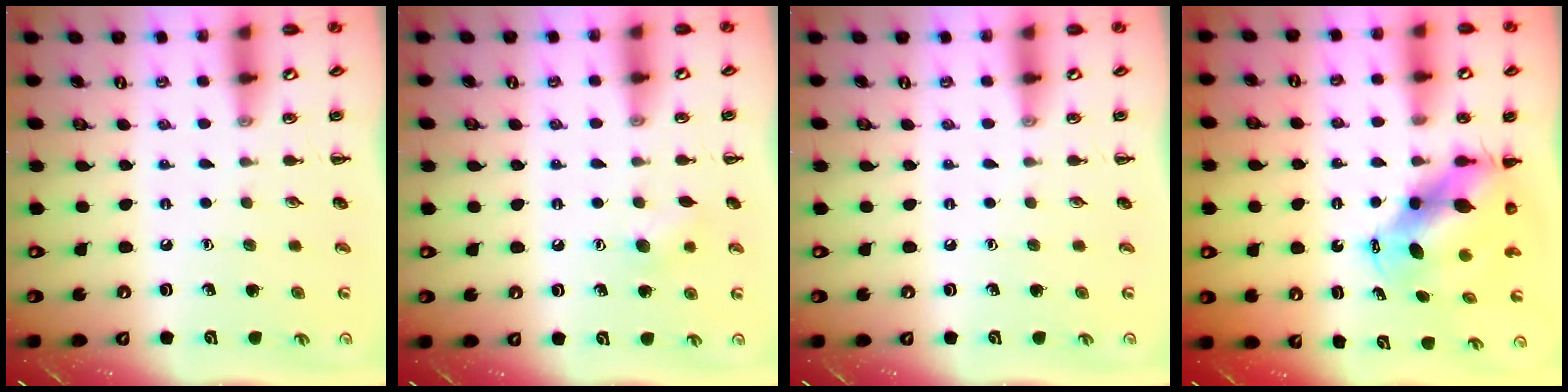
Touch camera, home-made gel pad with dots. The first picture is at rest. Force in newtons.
{"total": 7.6, "press": 7.4, "slide": 1.6}
{"total": 0.0}
{"total": 7.2, "press": 7.0, "slide": 1.9}